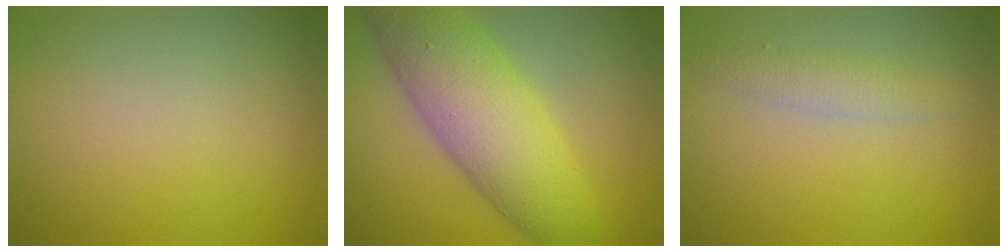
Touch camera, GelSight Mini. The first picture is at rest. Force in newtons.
{"total": 8.9, "press": 8.9, "slide": 0.2}
{"total": 1.9, "press": 1.9, "slide": 0.1}